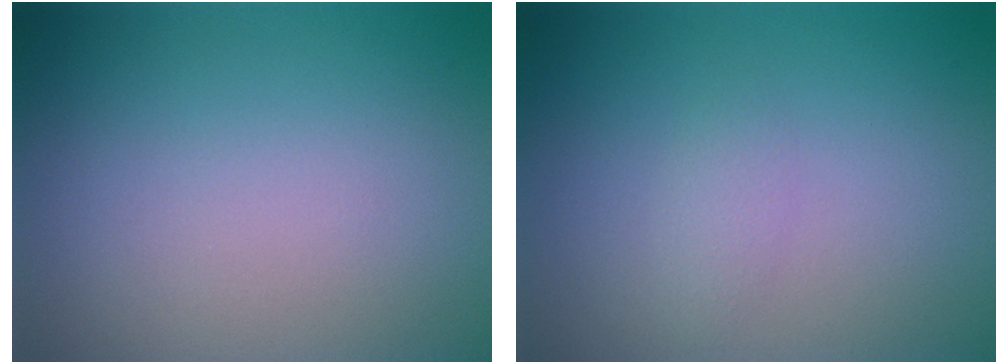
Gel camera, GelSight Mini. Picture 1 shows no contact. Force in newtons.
{"total": 1.0, "press": 1.0, "slide": 0.1}